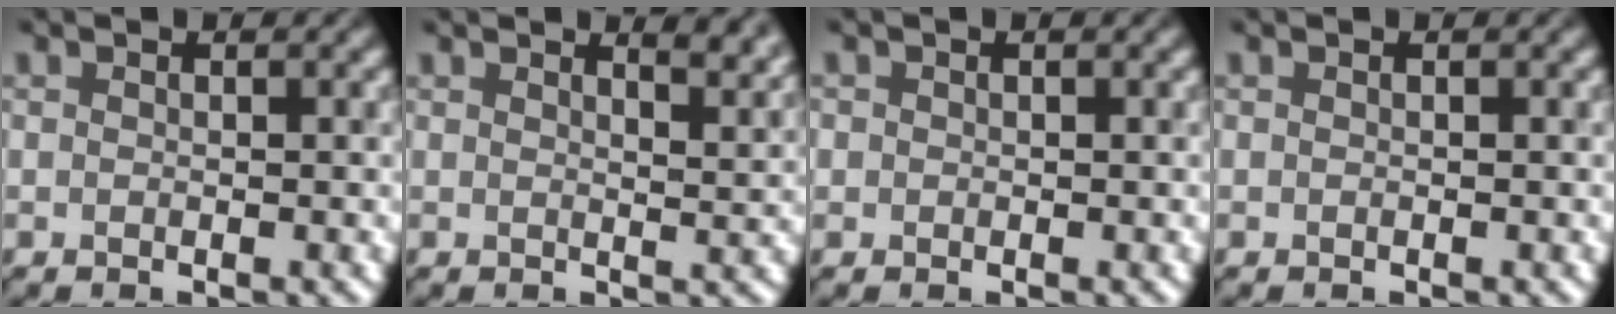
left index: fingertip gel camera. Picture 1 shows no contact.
{"total": 4.6, "force": [3.3, 1.7, 2.6], "torque": [-0.010, 0.024, 0.021]}
{"total": 0.8, "force": [0.1, 0.8, 0.1], "torque": [0.006, -0.003, -0.003]}
{"total": 0.0}